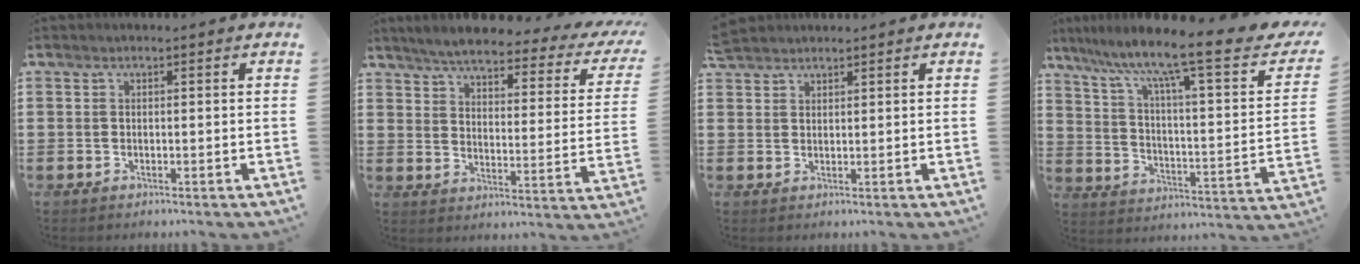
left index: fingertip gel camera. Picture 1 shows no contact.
{"total": 4.5, "force": [4.0, 0.2, 2.1], "torque": [-0.063, -0.028, 0.062]}
{"total": 2.2, "force": [2.1, 0.6, 0.2], "torque": [-0.008, 0.003, 0.043]}
{"total": 9.3, "force": [6.8, 0.4, 6.3], "torque": [-0.135, -0.057, 0.097]}